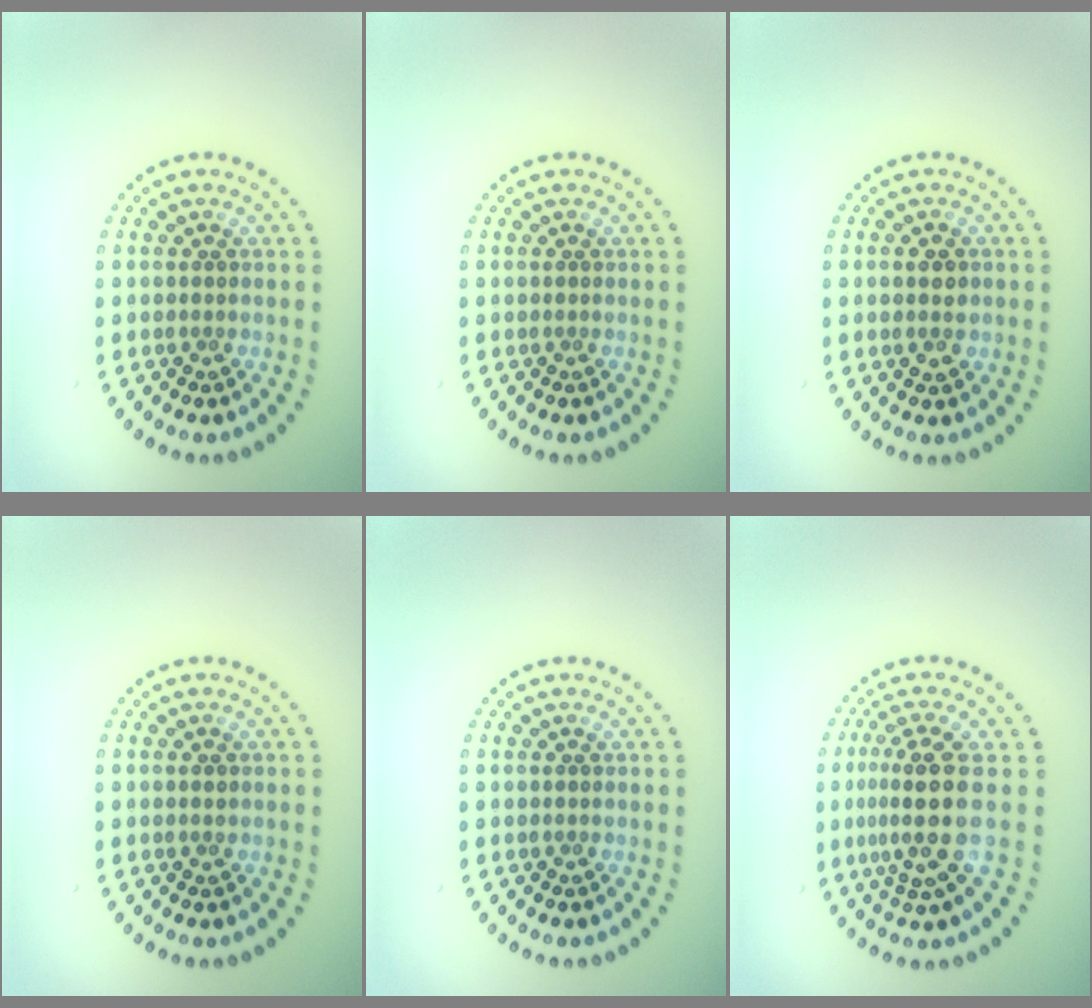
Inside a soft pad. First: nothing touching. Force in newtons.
{"total": 0.0}
{"total": 2.3, "press": 2.3, "slide": 0.1}
{"total": 0.7, "press": 0.7, "slide": 0.1}
{"total": 0.0}
{"total": 4.3, "press": 3.5, "slide": 2.6}